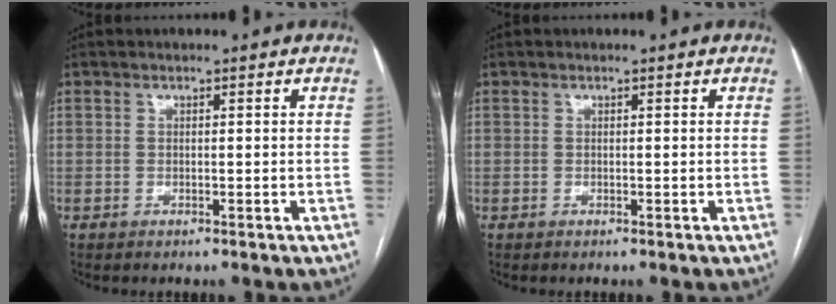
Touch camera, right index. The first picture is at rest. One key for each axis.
{"total": 0.0}